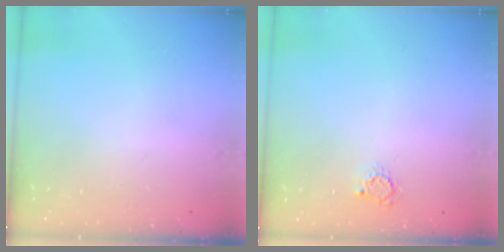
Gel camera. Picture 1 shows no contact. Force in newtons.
{"total": 3.2, "press": 3.1, "slide": 0.4}